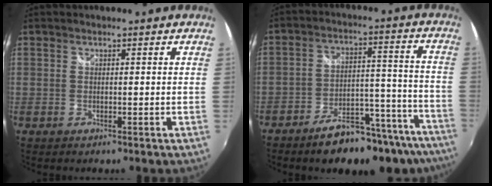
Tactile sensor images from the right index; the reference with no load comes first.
{"total": 19.6, "force": [-15.9, 6.3, 9.5], "torque": [-0.128, 0.025, -0.198]}